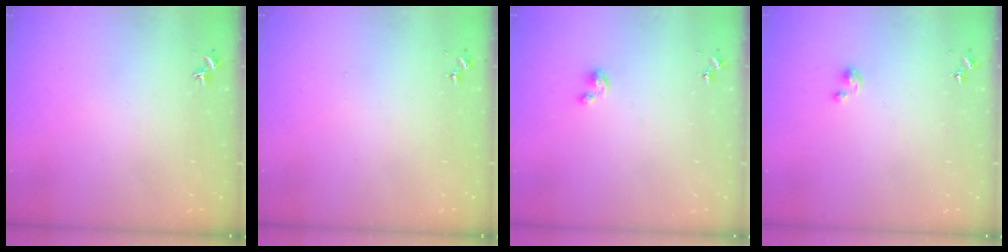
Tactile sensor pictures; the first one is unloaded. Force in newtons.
{"total": 1.3, "press": 1.0, "slide": 0.9}
{"total": 5.3, "press": 5.3, "slide": 0.5}
{"total": 2.3, "press": 2.3, "slide": 0.3}